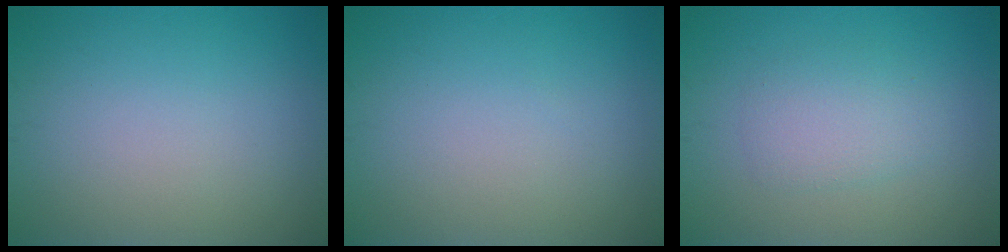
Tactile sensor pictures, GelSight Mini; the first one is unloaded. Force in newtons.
{"total": 0.0}
{"total": 2.4, "press": 2.4, "slide": 0.2}